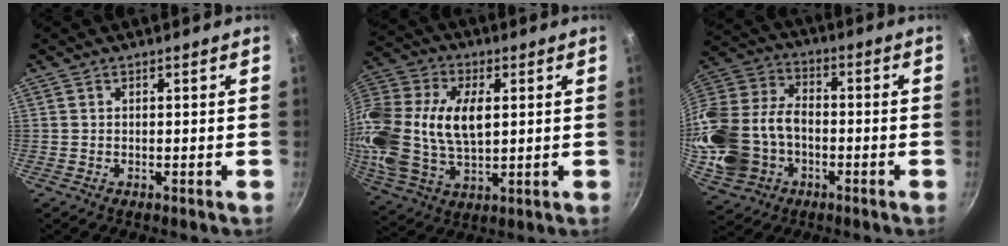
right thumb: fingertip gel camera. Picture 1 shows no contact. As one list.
[{"total": 23.5, "force": [3.0, 14.6, 18.2], "torque": [-0.400, 0.018, 0.055]}, {"total": 22.1, "force": [-3.7, 16.2, 14.6], "torque": [-0.304, 0.045, -0.056]}]